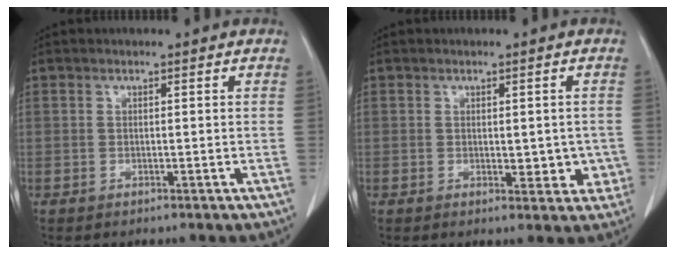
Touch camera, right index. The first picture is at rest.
{"total": 4.2, "force": [-0.5, 2.2, 3.6], "torque": [-0.031, -0.002, 0.001]}